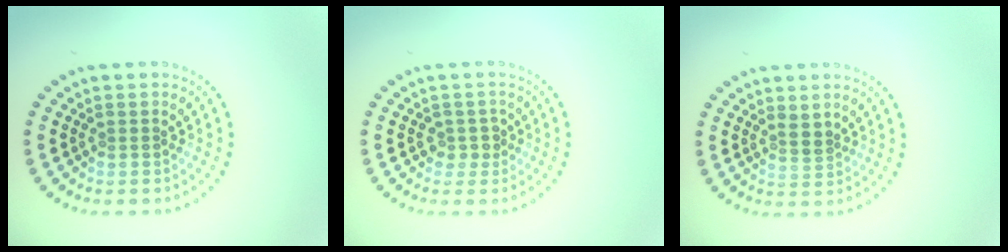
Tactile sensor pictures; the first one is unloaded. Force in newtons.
{"total": 1.5, "press": 1.2, "slide": 0.9}
{"total": 1.1, "press": 0.9, "slide": 0.7}